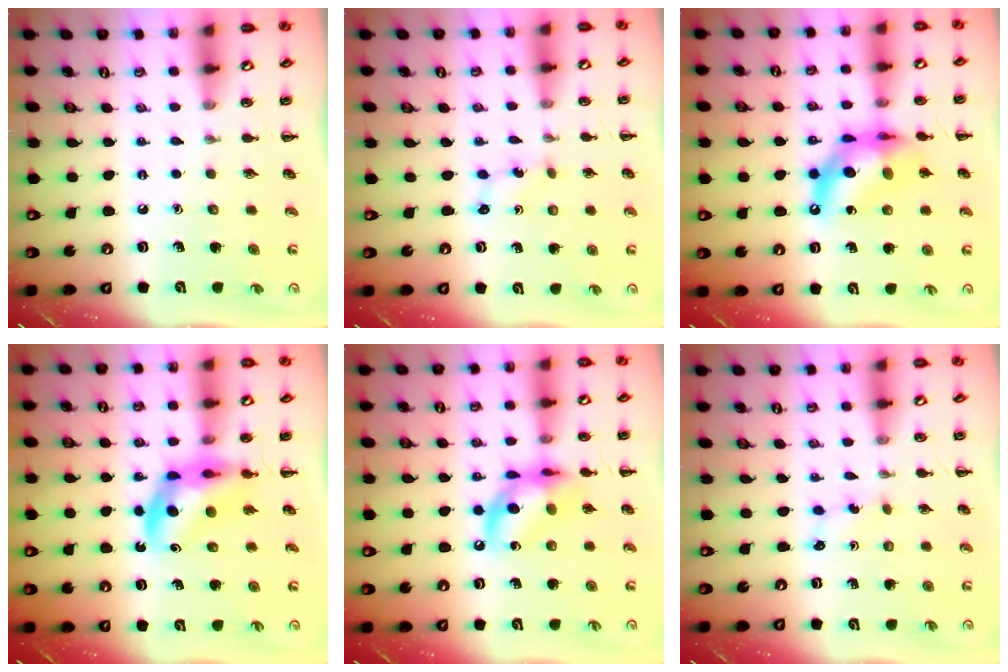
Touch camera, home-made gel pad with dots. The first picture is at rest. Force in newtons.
{"total": 1.3, "press": 1.2, "slide": 0.4}
{"total": 13.6, "press": 13.0, "slide": 3.7}
{"total": 9.4, "press": 9.0, "slide": 2.8}
{"total": 11.6, "press": 11.3, "slide": 2.6}
{"total": 2.2, "press": 2.1, "slide": 0.8}